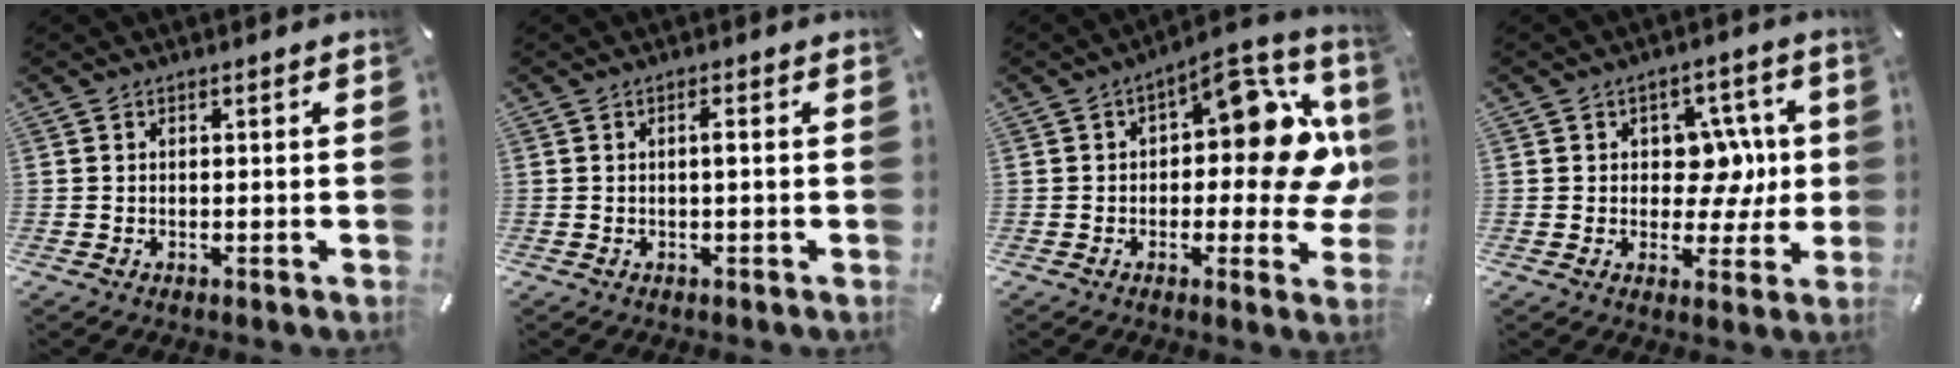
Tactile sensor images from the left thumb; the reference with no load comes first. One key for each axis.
{"total": 1.7, "fx": -0.1, "fy": 0.2, "fz": 1.6, "tx": -0.033, "ty": 0.001, "tz": -0.002}
{"total": 16.0, "fx": 3.2, "fy": 7.8, "fz": 13.6, "tx": -0.162, "ty": -0.026, "tz": 0.051}
{"total": 10.0, "fx": 1.0, "fy": 7.9, "fz": 6.1, "tx": -0.066, "ty": -0.004, "tz": 0.016}